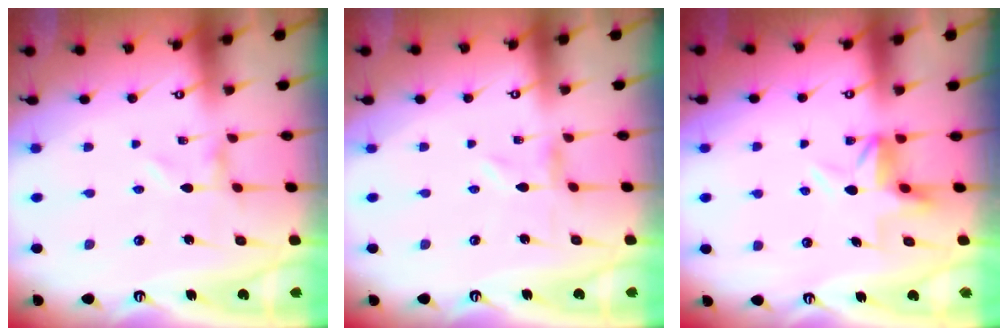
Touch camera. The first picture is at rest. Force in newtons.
{"total": 0.0}
{"total": 4.5, "press": 4.0, "slide": 2.0}